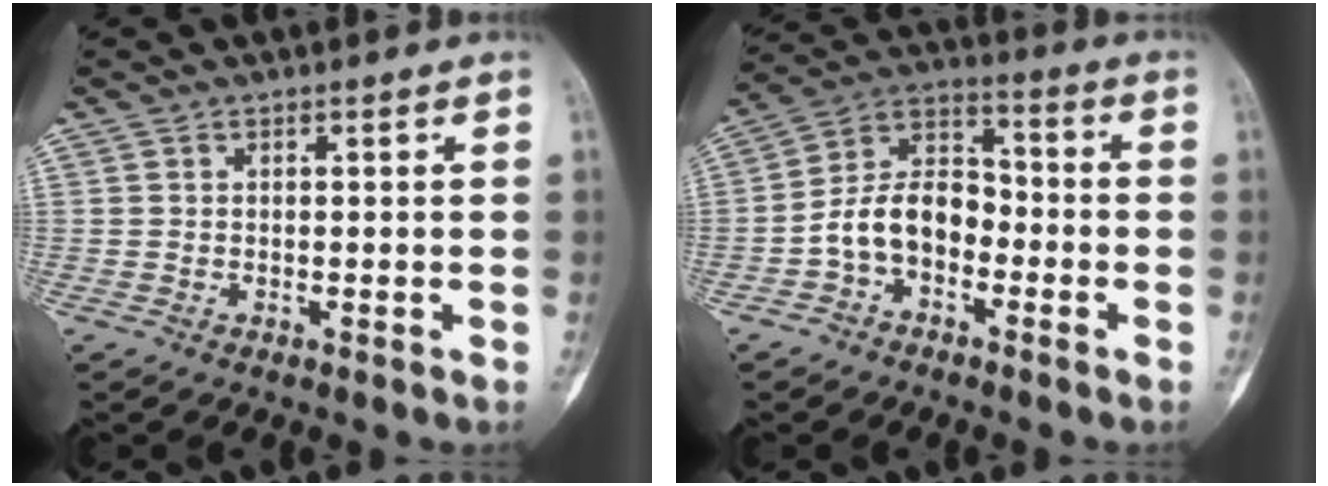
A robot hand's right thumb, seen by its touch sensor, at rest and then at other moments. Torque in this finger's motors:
{"motor_torque": [0.22, 0.15, 0.63, -0.62, 0.02]}